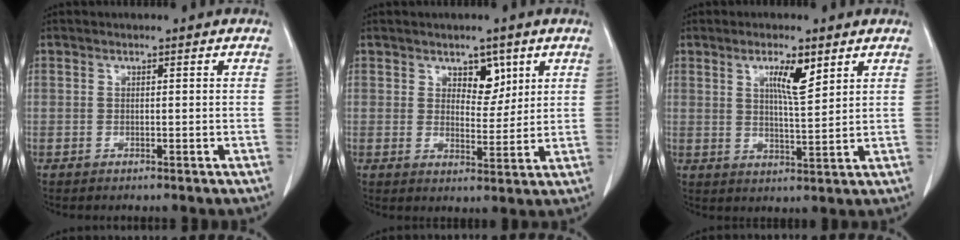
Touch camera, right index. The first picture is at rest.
{"total": 4.5, "force": [2.5, 2.6, 2.7], "torque": [-0.030, -0.002, 0.041]}
{"total": 5.7, "force": [2.9, 0.8, 4.8], "torque": [-0.082, -0.003, 0.050]}